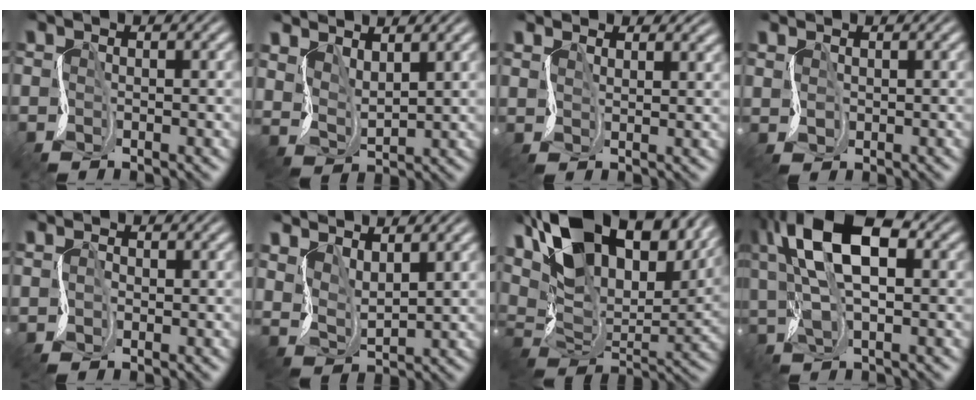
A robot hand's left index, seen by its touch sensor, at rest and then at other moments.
{"total": 3.6, "force": [3.0, 1.5, 1.3], "torque": [-0.041, -0.003, 0.065]}
{"total": 2.8, "force": [2.5, 1.1, 0.2], "torque": [-0.011, 0.003, 0.044]}
{"total": 1.0, "force": [0.8, 0.6, -0.2], "torque": [0.000, 0.000, 0.021]}
{"total": 1.1, "force": [0.7, 0.8, 0.3], "torque": [-0.004, 0.002, 0.015]}
{"total": 4.0, "force": [3.3, 1.6, 1.6], "torque": [-0.046, -0.003, 0.068]}
{"total": 17.8, "force": [10.7, 8.6, 11.3], "torque": [-0.230, 0.027, 0.190]}
{"total": 10.1, "force": [3.9, 4.5, 8.2], "torque": [-0.156, 0.019, 0.059]}